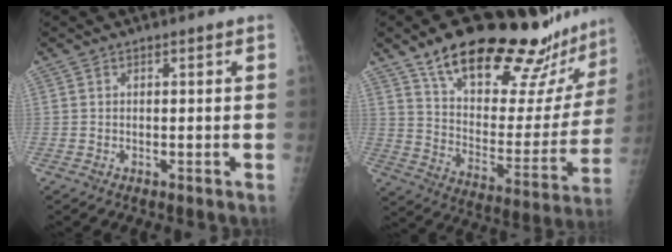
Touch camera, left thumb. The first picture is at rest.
{"total": 28.5, "force": [21.8, 8.4, 16.4], "torque": [-0.202, -0.095, 0.319]}